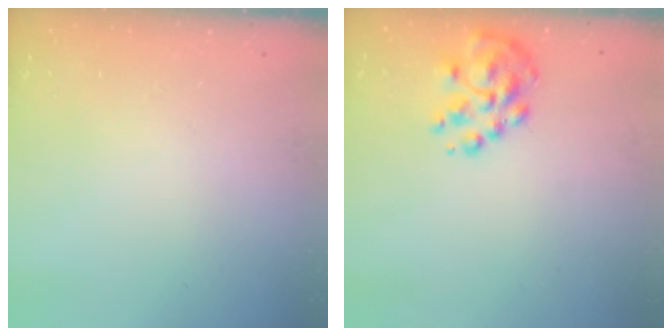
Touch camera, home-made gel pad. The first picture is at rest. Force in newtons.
{"total": 9.2, "press": 8.7, "slide": 3.0}